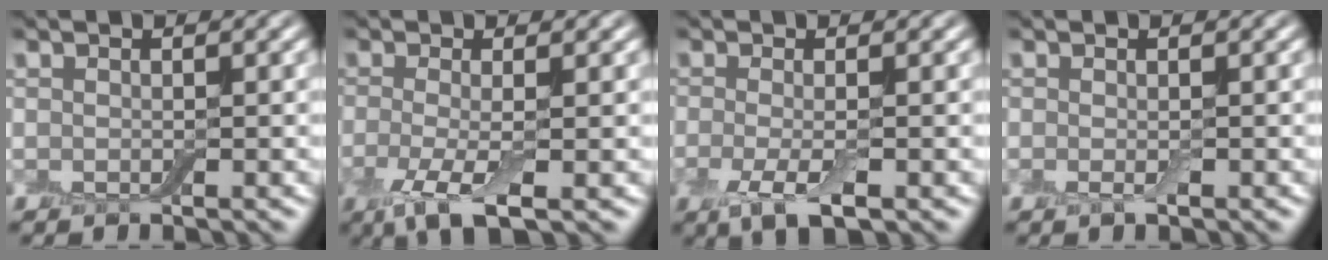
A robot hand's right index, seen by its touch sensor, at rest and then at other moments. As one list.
[{"total": 4.0, "force": [-1.3, 1.1, 3.7], "torque": [-0.078, -0.009, -0.028]}, {"total": 3.4, "force": [-1.0, 1.1, 3.0], "torque": [-0.064, -0.009, -0.023]}, {"total": 0.9, "force": [-0.2, 0.2, 0.8], "torque": [-0.017, -0.004, -0.005]}]